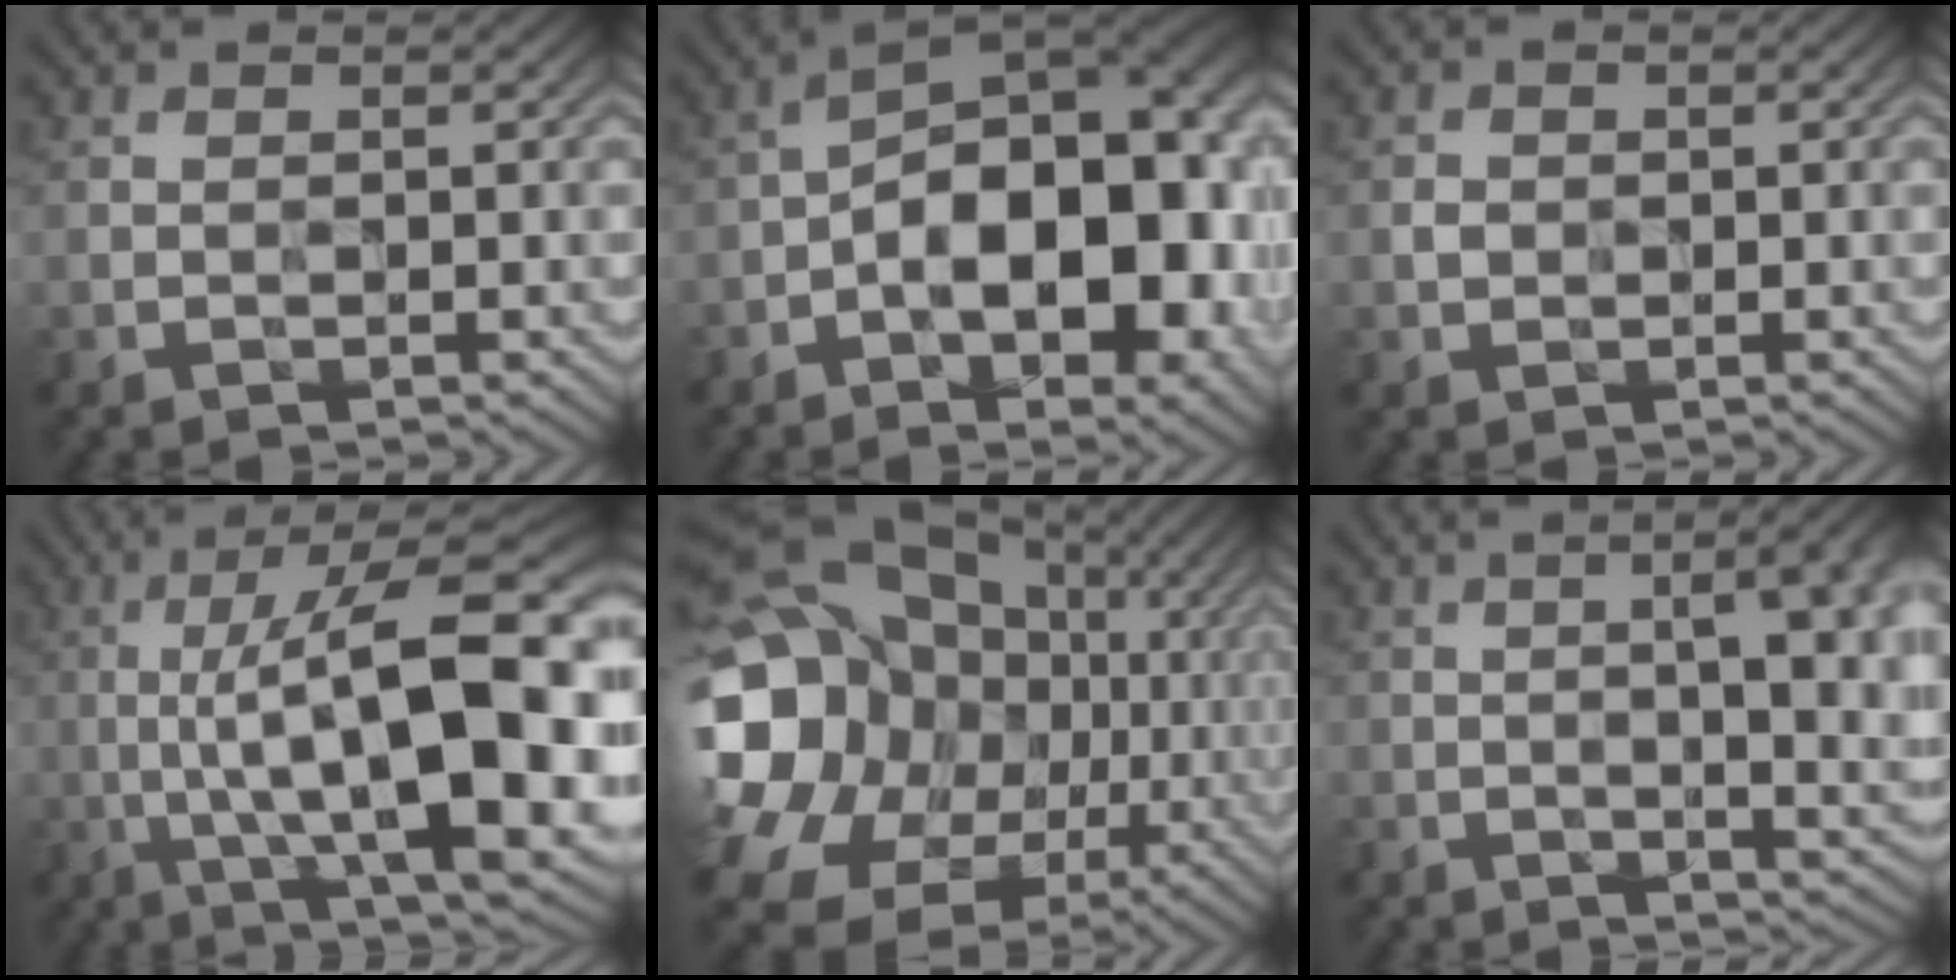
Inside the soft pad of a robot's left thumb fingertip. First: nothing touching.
{"total": 19.2, "force": [-3.4, 10.2, 15.9], "torque": [-0.197, 0.001, -0.056]}
{"total": 1.2, "force": [-0.1, 1.1, 0.5], "torque": [-0.009, -0.002, -0.005]}
{"total": 19.9, "force": [-1.2, 5.9, 18.9], "torque": [-0.310, 0.019, -0.014]}
{"total": 22.0, "force": [-2.7, 18.7, 11.2], "torque": [-0.264, -0.002, -0.063]}
{"total": 14.4, "force": [1.9, 5.4, 13.2], "torque": [-0.144, 0.040, 0.024]}